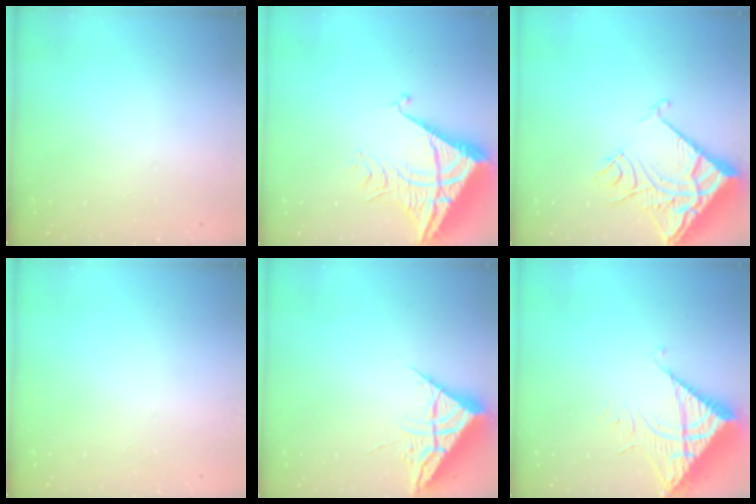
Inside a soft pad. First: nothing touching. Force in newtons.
{"total": 7.8, "press": 7.8, "slide": 0.7}
{"total": 12.8, "press": 12.7, "slide": 1.7}
{"total": 0.0}
{"total": 6.9, "press": 6.9, "slide": 0.4}
{"total": 9.1, "press": 9.1, "slide": 0.9}